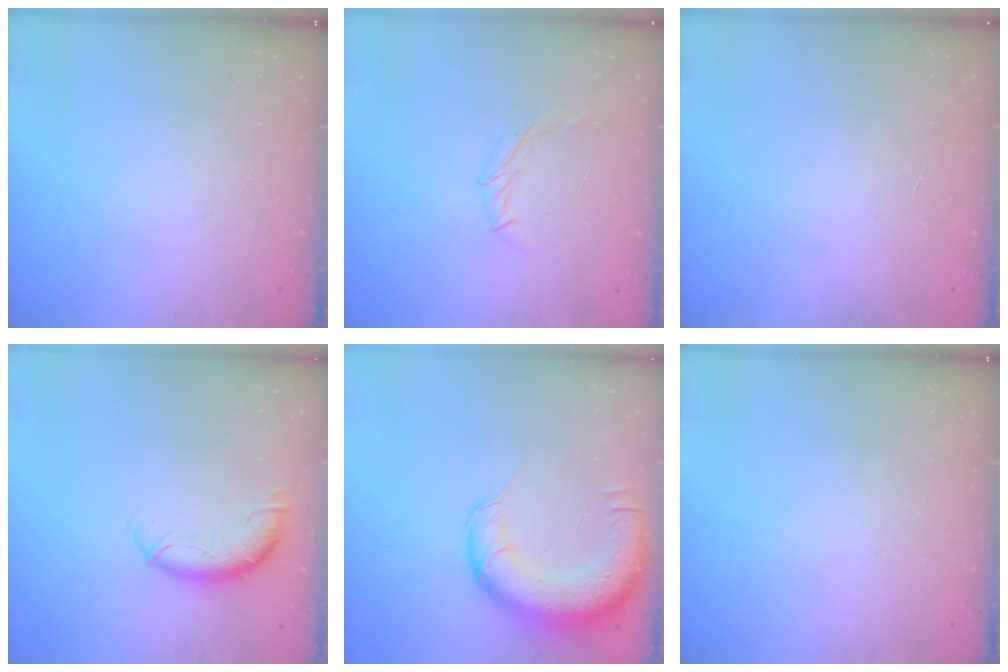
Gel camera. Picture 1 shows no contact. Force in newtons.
{"total": 4.7, "press": 4.6, "slide": 1.1}
{"total": 0.0}
{"total": 9.8, "press": 9.5, "slide": 2.3}
{"total": 16.3, "press": 15.9, "slide": 3.8}
{"total": 0.0}